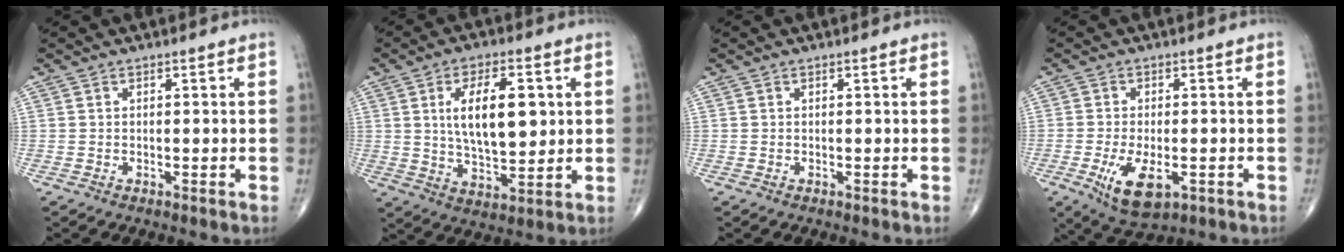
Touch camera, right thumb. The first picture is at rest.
{"total": 13.4, "force": [2.8, 6.2, 11.6], "torque": [-0.179, -0.013, 0.053]}
{"total": 0.0}
{"total": 8.3, "force": [-2.8, 3.9, 6.8], "torque": [-0.122, -0.009, -0.037]}